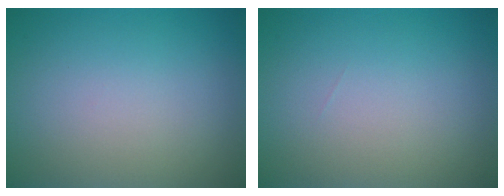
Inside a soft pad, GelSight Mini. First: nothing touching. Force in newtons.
{"total": 0.0}